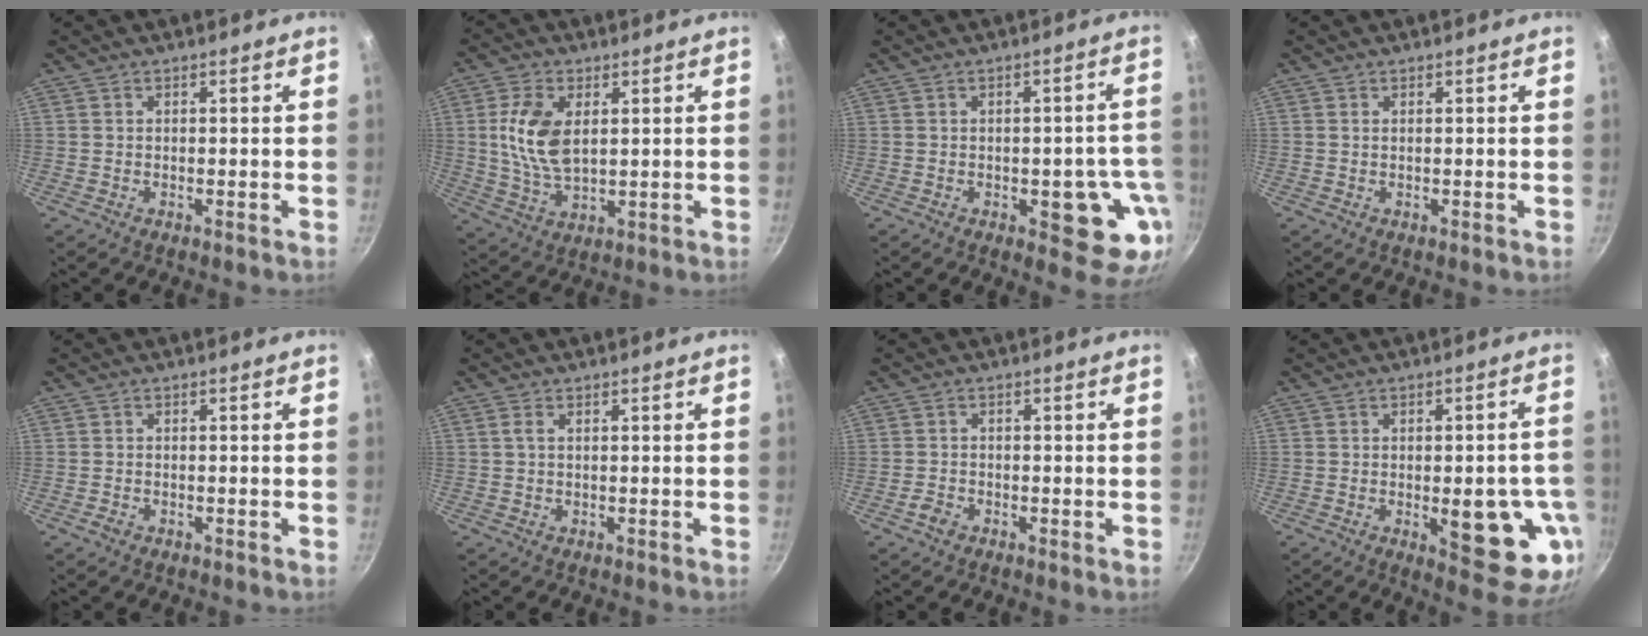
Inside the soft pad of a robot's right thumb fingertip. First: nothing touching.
{"total": 10.7, "force": [2.1, 6.1, 8.6], "torque": [-0.164, -0.011, 0.044]}
{"total": 11.1, "force": [-3.1, 5.0, 9.4], "torque": [-0.059, 0.012, -0.037]}
{"total": 0.0}
{"total": 1.2, "force": [-0.7, 0.8, 0.6], "torque": [-0.014, 0.005, -0.014]}
{"total": 1.3, "force": [0.4, 0.6, 1.1], "torque": [-0.021, 0.001, 0.007]}
{"total": 2.0, "force": [-1.2, 1.3, 0.9], "torque": [-0.018, 0.010, -0.024]}
{"total": 14.4, "force": [-3.2, 5.7, 12.9], "torque": [-0.117, 0.000, -0.035]}